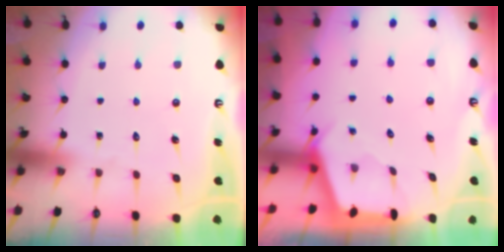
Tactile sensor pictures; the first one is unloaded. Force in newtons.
{"total": 2.4, "press": 2.4, "slide": 0.3}